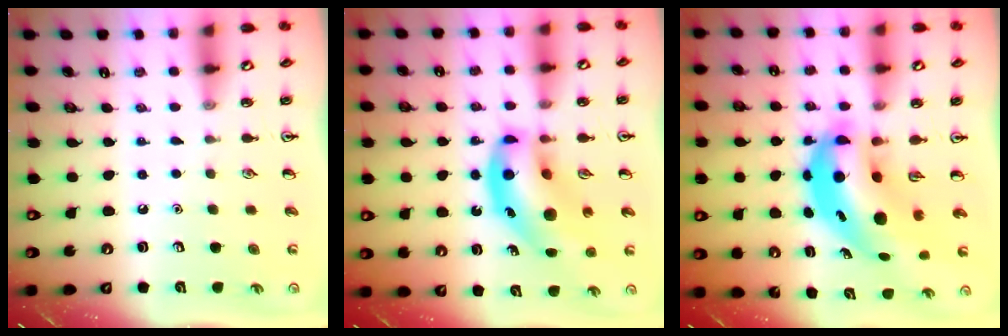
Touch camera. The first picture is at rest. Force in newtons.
{"total": 15.8, "press": 15.2, "slide": 4.3}
{"total": 10.6, "press": 10.2, "slide": 2.9}